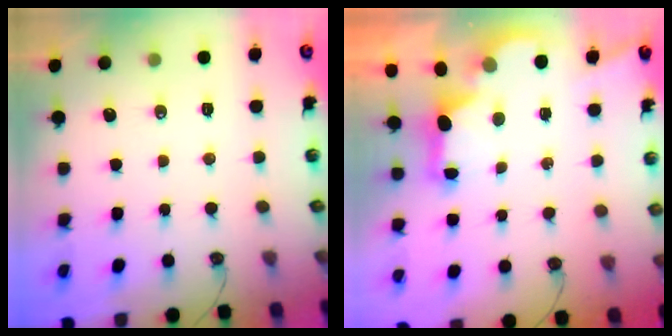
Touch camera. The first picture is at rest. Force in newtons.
{"total": 2.7, "press": 2.6, "slide": 0.7}